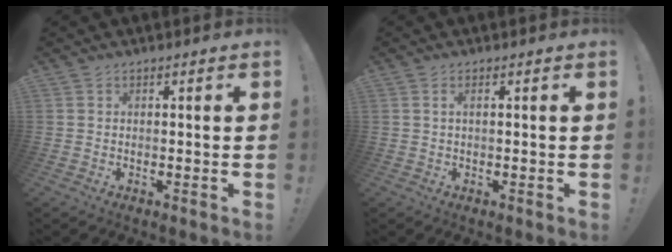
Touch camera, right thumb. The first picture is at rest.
{"total": 1.4, "force": [0.4, 0.1, 1.3], "torque": [-0.027, 0.001, 0.006]}